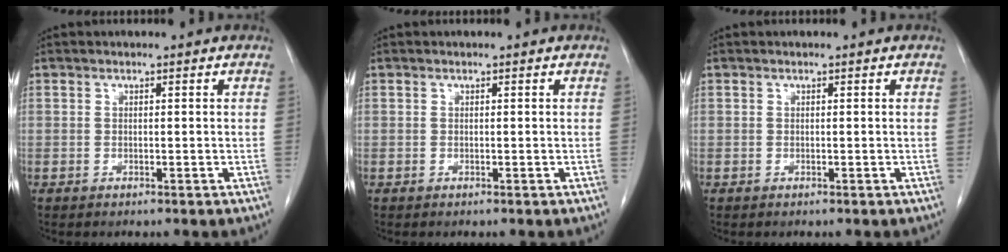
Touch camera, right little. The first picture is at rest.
{"total": 0.0}
{"total": 0.0}